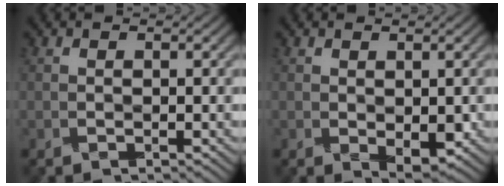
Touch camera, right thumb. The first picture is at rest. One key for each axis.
{"total": 2.3, "fx": -0.3, "fy": 1.1, "fz": 2.0, "tx": -0.036, "ty": -0.008, "tz": -0.002}